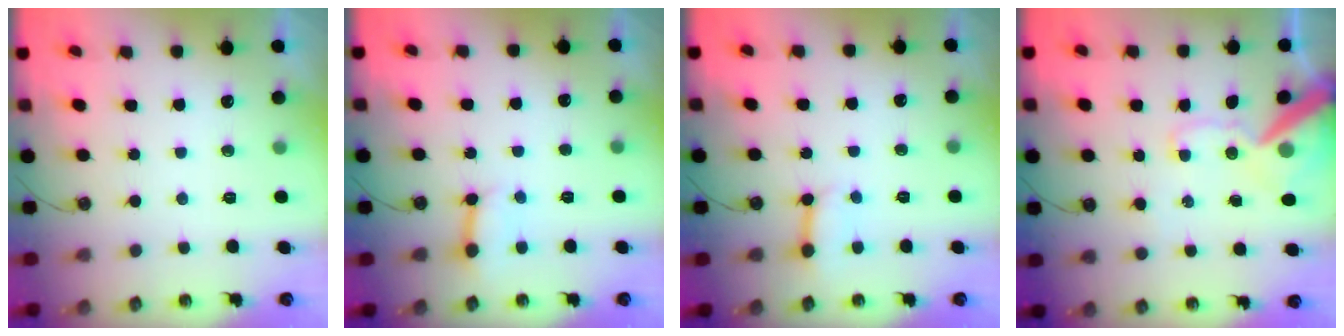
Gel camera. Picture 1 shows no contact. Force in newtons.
{"total": 4.7, "press": 4.7, "slide": 0.4}
{"total": 4.6, "press": 4.5, "slide": 0.6}
{"total": 14.5, "press": 14.3, "slide": 2.4}